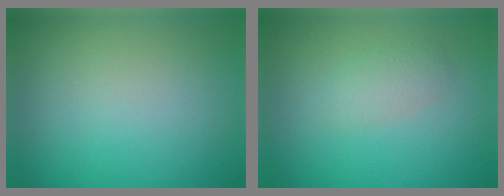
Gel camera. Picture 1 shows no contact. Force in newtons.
{"total": 1.8, "press": 1.8, "slide": 0.0}